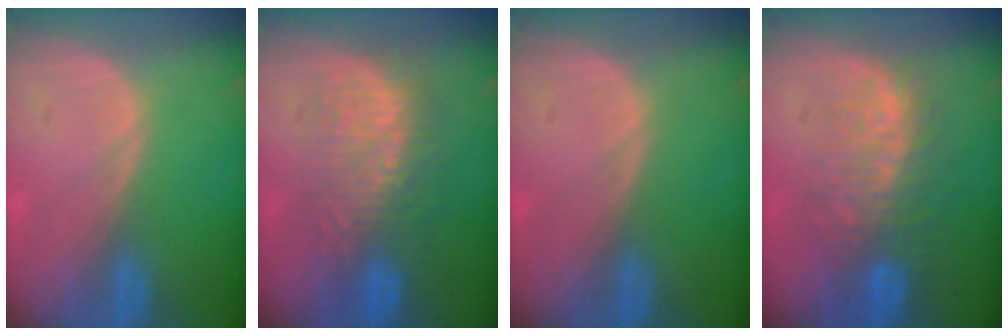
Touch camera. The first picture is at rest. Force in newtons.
{"total": 8.9, "press": 8.6, "slide": 2.2}
{"total": 0.0}
{"total": 9.5, "press": 8.5, "slide": 4.2}